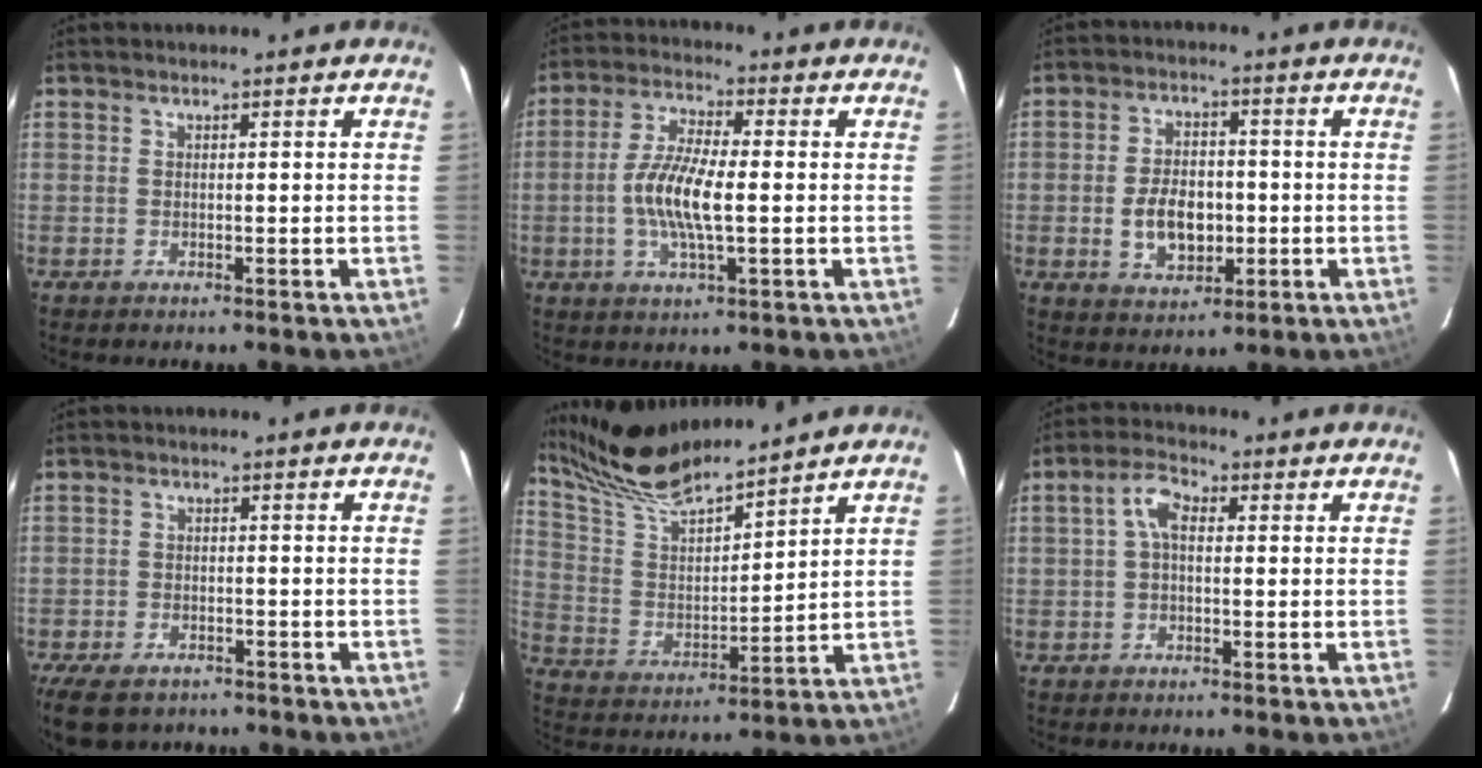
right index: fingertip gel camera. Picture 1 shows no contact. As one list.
[{"total": 9.7, "force": [-1.1, 2.4, 9.3], "torque": [-0.187, 0.001, -0.025]}, {"total": 8.6, "force": [-1.5, 5.6, 6.4], "torque": [-0.123, 0.010, -0.015]}, {"total": 9.5, "force": [-7.0, 4.9, 4.1], "torque": [-0.110, -0.014, -0.118]}, {"total": 15.3, "force": [13.7, 2.0, 6.6], "torque": [-0.120, 0.002, 0.257]}, {"total": 4.0, "force": [0.3, 2.2, 3.4], "torque": [-0.067, 0.016, 0.006]}]